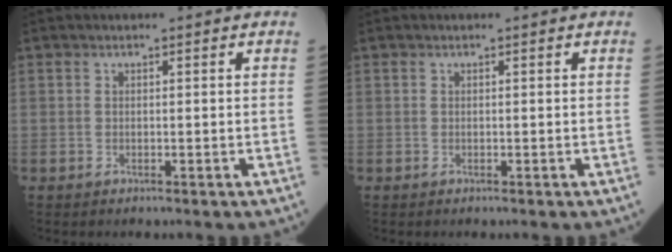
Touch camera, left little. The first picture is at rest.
{"total": 0.0}